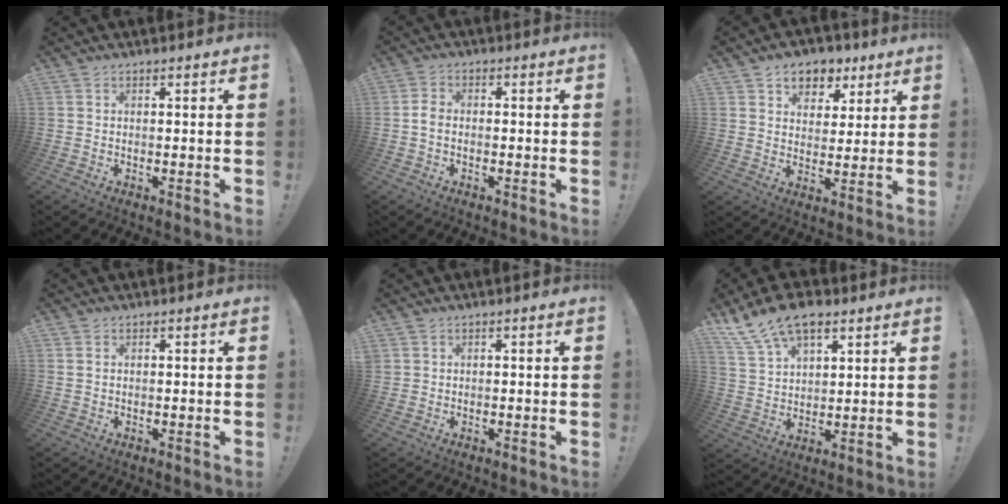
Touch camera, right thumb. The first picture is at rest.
{"total": 2.8, "force": [-0.8, 1.8, 2.0], "torque": [-0.040, 0.008, -0.015]}
{"total": 8.3, "force": [4.7, 6.3, 2.7], "torque": [-0.028, -0.026, 0.090]}
{"total": 0.9, "force": [0.5, 0.6, 0.5], "torque": [-0.011, 0.003, 0.010]}
{"total": 1.0, "force": [0.7, 0.7, 0.3], "torque": [-0.004, 0.001, 0.013]}
{"total": 12.9, "force": [8.5, 6.5, 7.1], "torque": [-0.139, -0.038, 0.163]}